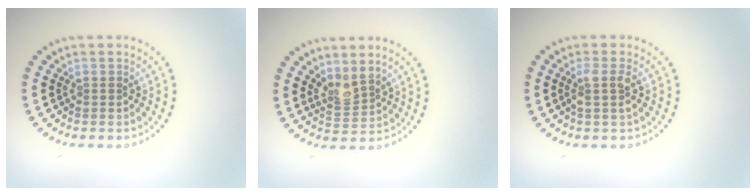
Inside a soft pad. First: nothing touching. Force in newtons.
{"total": 2.2, "press": 1.6, "slide": 1.4}
{"total": 1.8, "press": 1.5, "slide": 1.0}